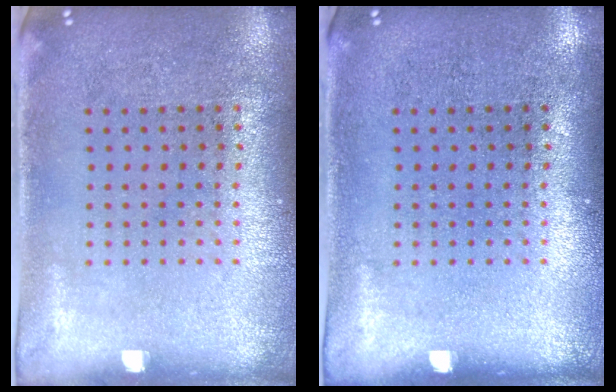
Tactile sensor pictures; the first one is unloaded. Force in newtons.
{"total": 0.0}